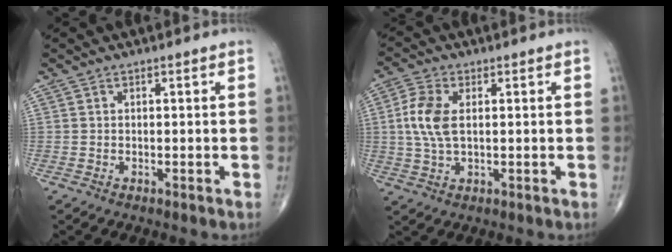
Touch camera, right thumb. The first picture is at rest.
{"total": 7.5, "force": [1.0, 4.0, 6.2], "torque": [-0.149, 0.006, 0.018]}